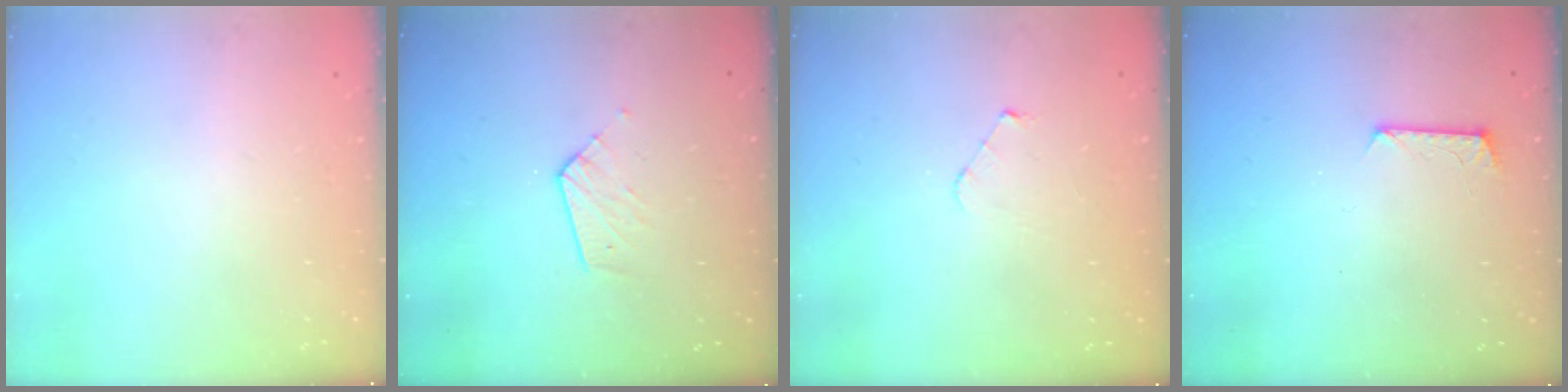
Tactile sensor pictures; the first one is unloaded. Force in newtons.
{"total": 4.8, "press": 4.8, "slide": 0.4}
{"total": 4.0, "press": 3.9, "slide": 0.4}
{"total": 7.0, "press": 6.9, "slide": 0.6}